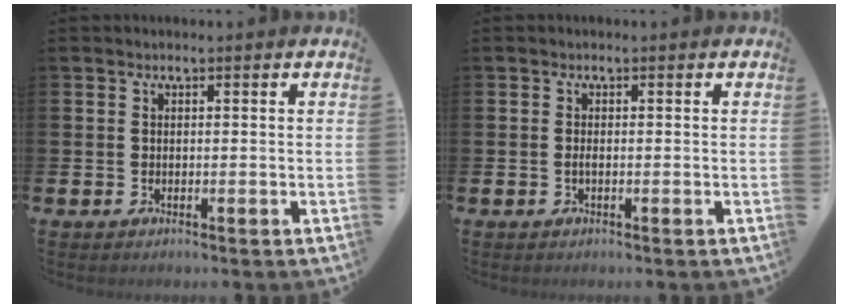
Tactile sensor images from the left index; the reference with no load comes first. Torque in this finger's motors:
{"motor_torque": [-0.02, 0.06, 0.00, 0.00]}